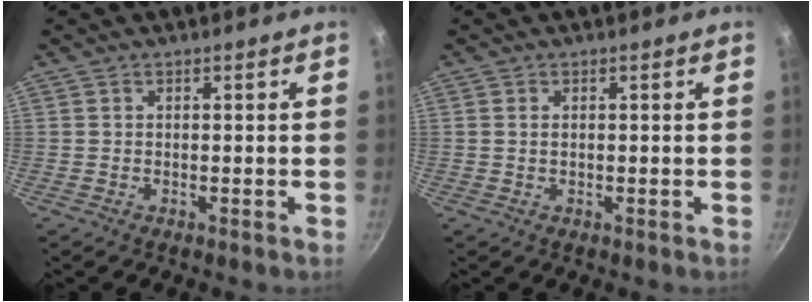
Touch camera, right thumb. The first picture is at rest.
{"total": 0.8, "force": [0.2, 0.5, 0.6], "torque": [-0.011, 0.002, 0.002]}